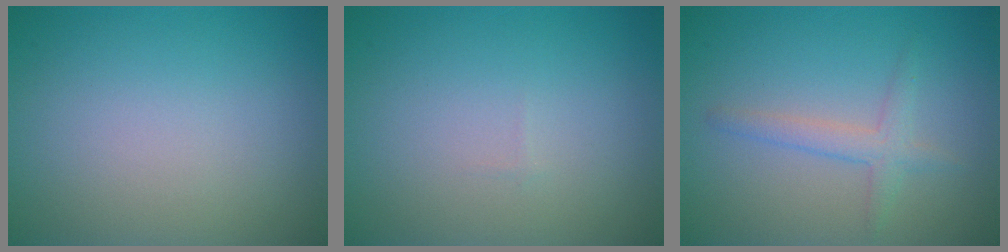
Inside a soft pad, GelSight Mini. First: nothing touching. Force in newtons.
{"total": 0.0}
{"total": 2.0, "press": 2.0, "slide": 0.1}